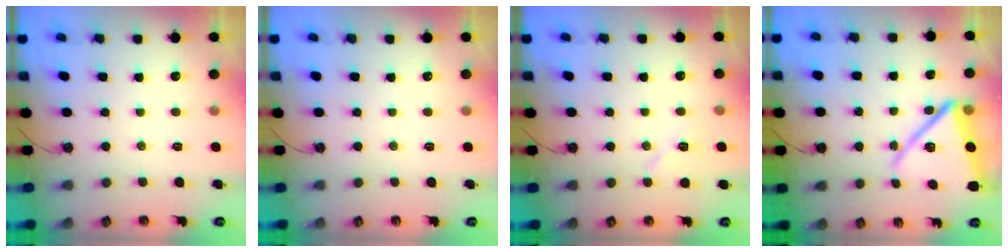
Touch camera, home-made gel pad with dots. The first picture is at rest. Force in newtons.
{"total": 0.0}
{"total": 6.7, "press": 6.5, "slide": 1.8}
{"total": 17.3, "press": 17.3, "slide": 1.4}